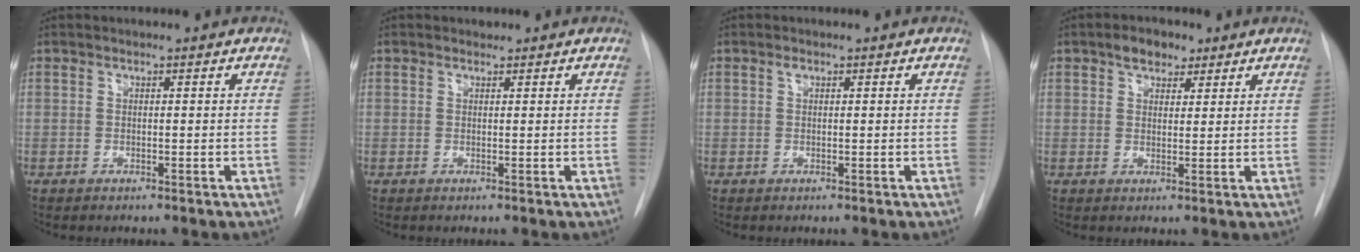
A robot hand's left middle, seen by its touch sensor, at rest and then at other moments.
{"total": 0.6, "force": [0.5, 0.3, -0.1], "torque": [-0.002, 0.000, 0.005]}
{"total": 0.5, "force": [0.3, 0.3, 0.3], "torque": [-0.006, 0.004, 0.004]}
{"total": 3.9, "force": [2.5, 2.4, 1.9], "torque": [-0.030, 0.011, 0.042]}